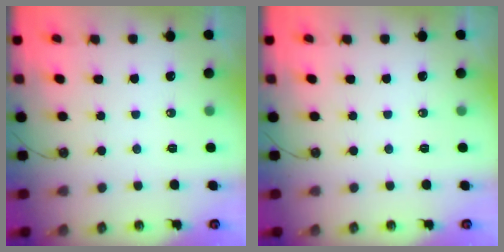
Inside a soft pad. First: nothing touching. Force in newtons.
{"total": 0.0}